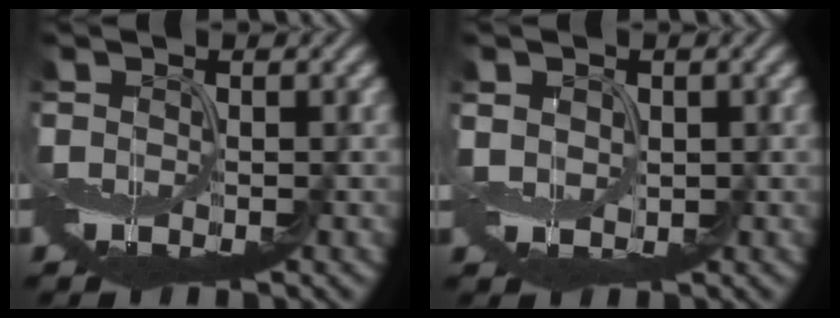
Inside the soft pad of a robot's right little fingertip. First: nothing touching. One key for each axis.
{"total": 1.5, "fx": 0.8, "fy": 1.3, "fz": 0.3, "tx": -0.015, "ty": 0.001, "tz": 0.018}